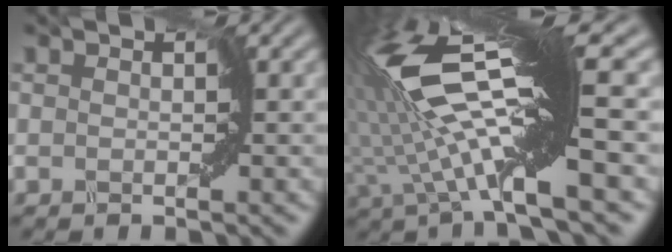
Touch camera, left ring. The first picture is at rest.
{"total": 11.7, "force": [0.5, 1.9, 11.6], "torque": [-0.237, 0.015, 0.011]}